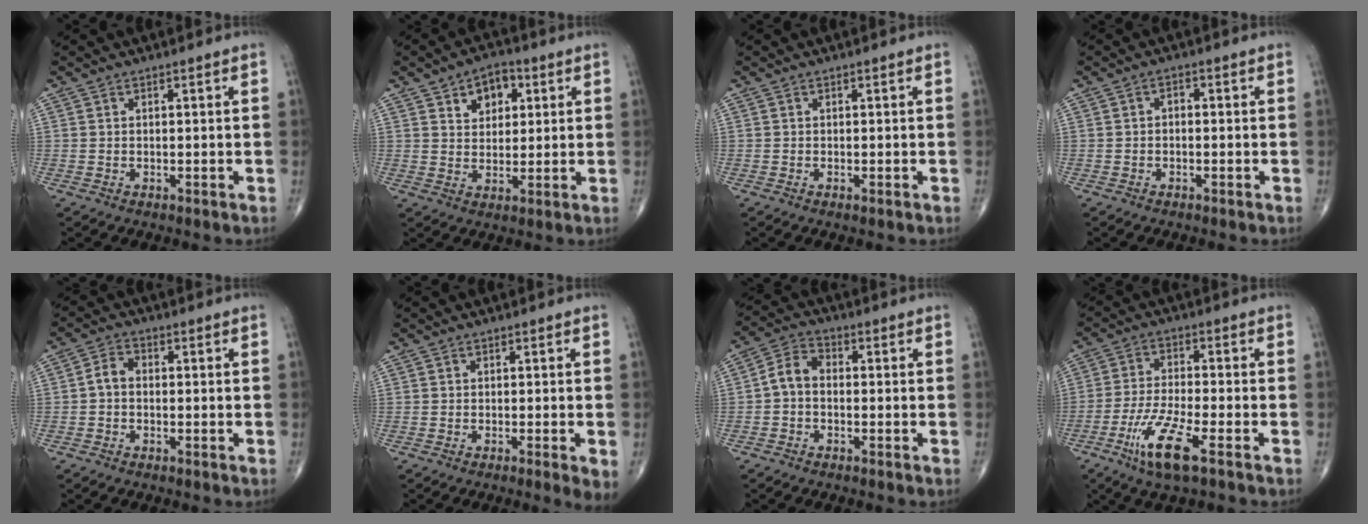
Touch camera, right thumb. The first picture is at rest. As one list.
[{"total": 7.3, "force": [3.1, 5.0, 4.3], "torque": [-0.028, -0.009, 0.044]}, {"total": 0.0}, {"total": 1.5, "force": [-0.3, 1.0, 1.1], "torque": [-0.013, 0.010, -0.008]}, {"total": 3.0, "force": [-0.5, 2.1, 2.0], "torque": [-0.034, 0.013, -0.019]}, {"total": 3.0, "force": [-1.0, 0.3, 2.9], "torque": [-0.046, -0.012, -0.018]}, {"total": 4.9, "force": [-0.8, 3.3, 3.5], "torque": [-0.058, 0.020, -0.029]}, {"total": 9.7, "force": [-5.1, 1.6, 8.1], "torque": [-0.178, 0.006, -0.095]}]